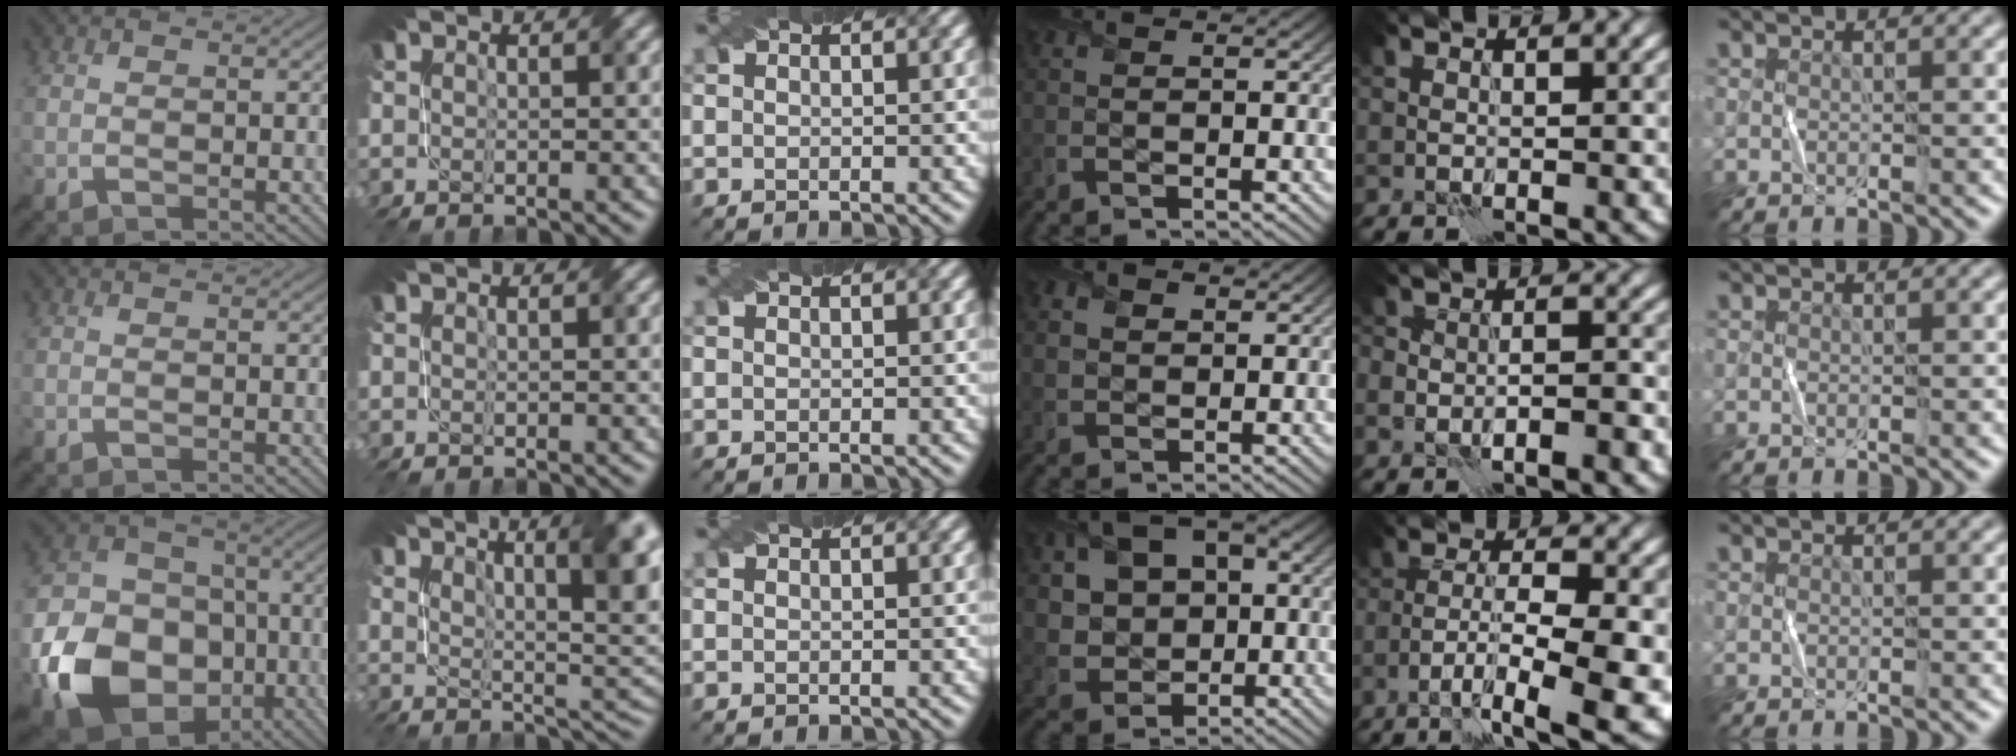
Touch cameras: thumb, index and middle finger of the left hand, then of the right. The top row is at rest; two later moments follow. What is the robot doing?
{"motion": "fold", "object": "bubble wrap"}